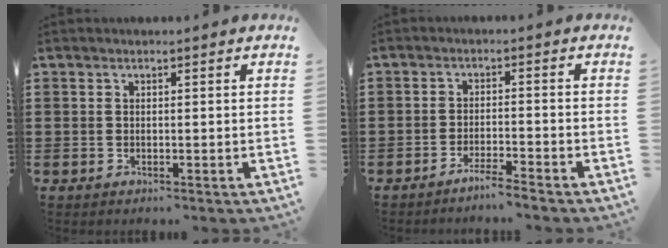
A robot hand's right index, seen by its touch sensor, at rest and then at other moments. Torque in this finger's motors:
{"motor_torque": [1.55, 0.59, 0.23, 0.00]}